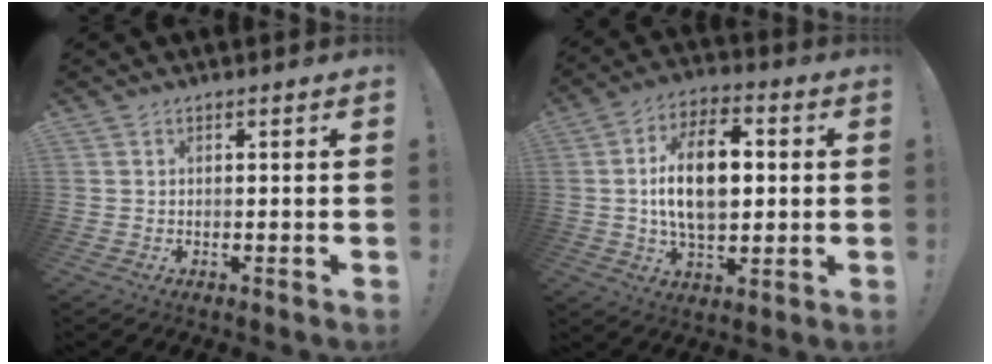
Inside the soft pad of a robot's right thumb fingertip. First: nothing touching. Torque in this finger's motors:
{"motor_torque": [1.34, 2.61, 0.19, 0.23, 0.09]}